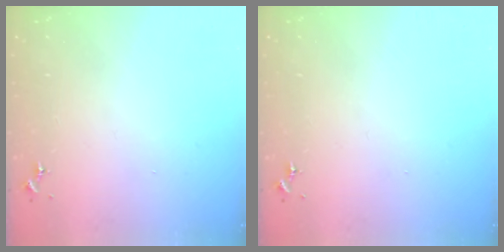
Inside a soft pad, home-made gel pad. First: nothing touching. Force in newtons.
{"total": 0.0}